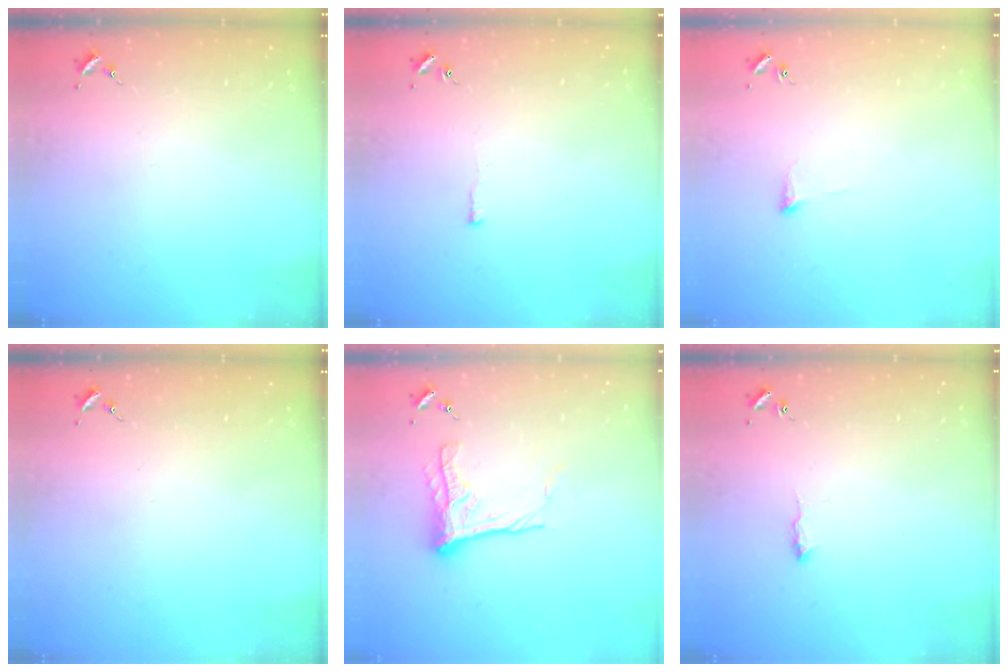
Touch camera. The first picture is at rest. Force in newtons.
{"total": 2.9, "press": 2.9, "slide": 0.5}
{"total": 4.0, "press": 4.0, "slide": 0.5}
{"total": 0.0}
{"total": 13.0, "press": 13.0, "slide": 1.2}
{"total": 5.0, "press": 4.9, "slide": 0.6}